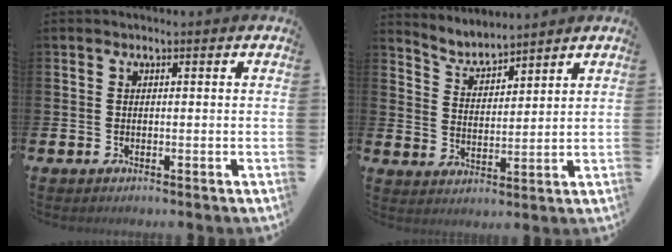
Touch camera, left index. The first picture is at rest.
{"total": 4.0, "force": [3.9, 0.7, 0.3], "torque": [-0.023, -0.028, 0.067]}